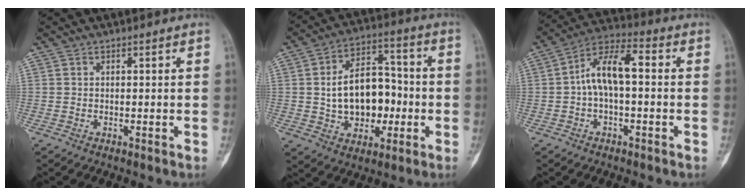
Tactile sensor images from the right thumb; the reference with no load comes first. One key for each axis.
{"total": 14.9, "fx": -1.1, "fy": 10.2, "fz": 10.8, "tx": -0.134, "ty": 0.036, "tz": -0.012}
{"total": 9.9, "fx": 0.0, "fy": 4.7, "fz": 8.7, "tx": -0.158, "ty": 0.042, "tz": -0.008}